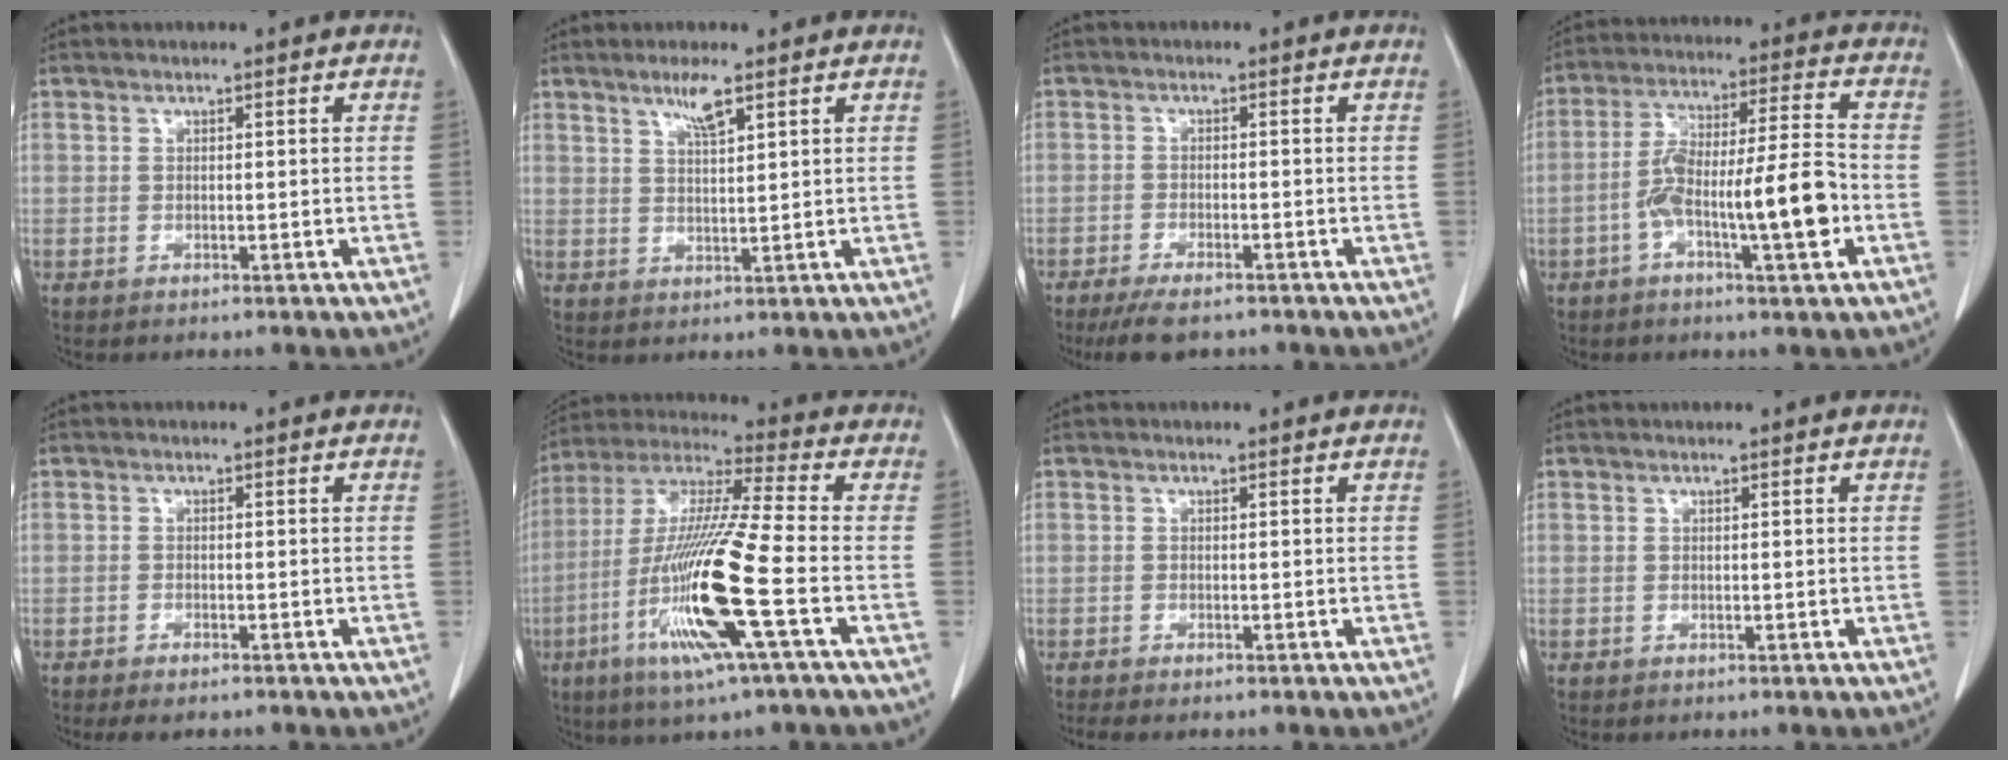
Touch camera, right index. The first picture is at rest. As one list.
[{"total": 3.7, "force": [2.5, 0.2, 2.8], "torque": [-0.053, -0.003, 0.047]}, {"total": 6.2, "force": [-5.1, 1.5, 3.4], "torque": [-0.054, -0.012, -0.083]}, {"total": 12.9, "force": [-3.9, 1.5, 12.2], "torque": [-0.214, 0.017, -0.067]}, {"total": 2.7, "force": [-2.2, 0.7, 1.3], "torque": [-0.018, -0.005, -0.032]}, {"total": 17.9, "force": [-5.7, -0.4, 16.9], "torque": [-0.351, -0.020, -0.117]}, {"total": 2.6, "force": [-2.2, 0.2, 1.3], "torque": [-0.015, -0.005, -0.030]}, {"total": 0.0}]